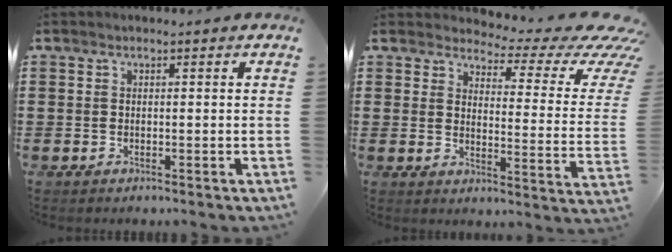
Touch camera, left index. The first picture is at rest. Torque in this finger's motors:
{"motor_torque": [2.14, 0.00, 0.41, 0.01]}